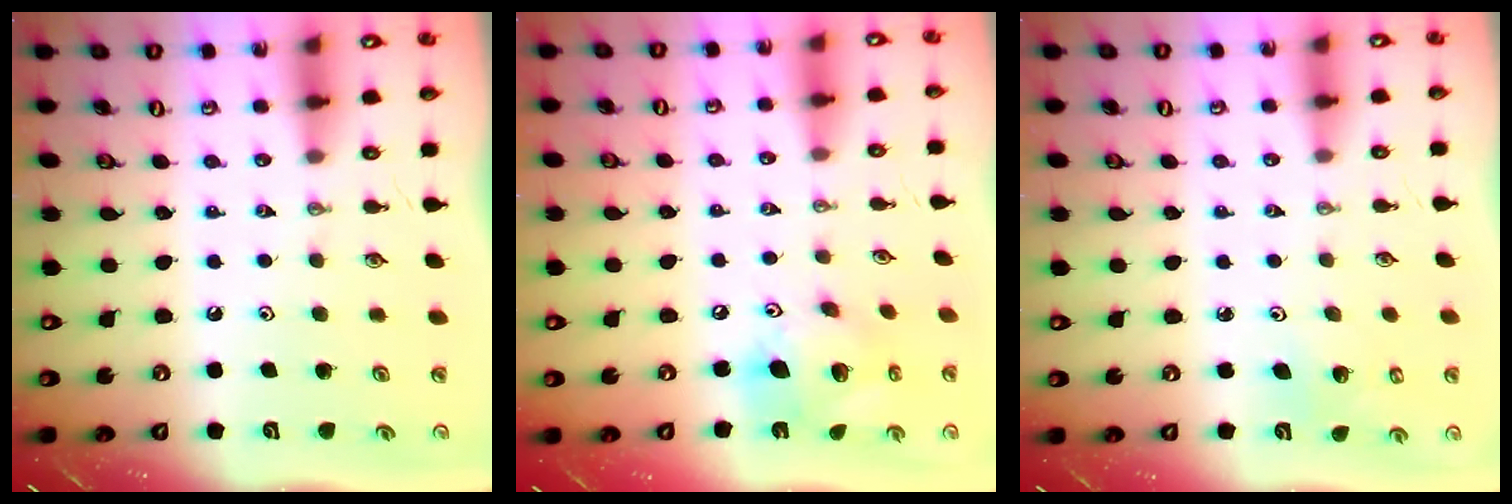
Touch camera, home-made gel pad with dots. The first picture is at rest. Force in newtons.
{"total": 15.2, "press": 14.9, "slide": 3.0}
{"total": 4.0, "press": 3.9, "slide": 0.8}